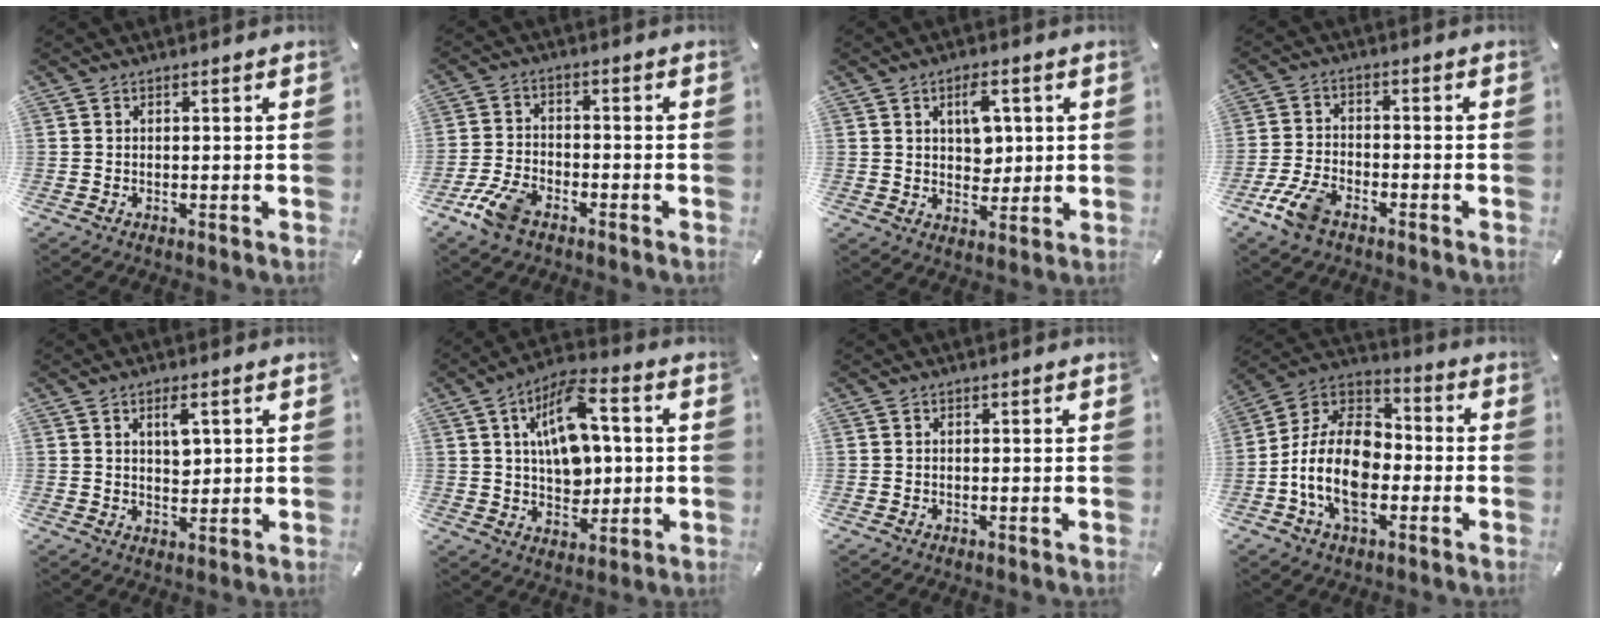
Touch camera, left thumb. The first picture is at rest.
{"total": 7.8, "force": [-4.9, 4.1, 4.4], "torque": [-0.102, 0.016, -0.094]}
{"total": 6.5, "force": [2.0, 4.7, 4.0], "torque": [-0.042, -0.008, 0.027]}
{"total": 7.6, "force": [-4.7, 3.9, 4.5], "torque": [-0.112, 0.010, -0.092]}
{"total": 4.6, "force": [1.8, 2.6, 3.4], "torque": [-0.041, -0.006, 0.024]}
{"total": 13.8, "force": [2.6, 8.9, 10.2], "torque": [-0.184, 0.004, 0.046]}
{"total": 0.0}
{"total": 16.5, "force": [-5.3, 10.8, 11.4], "torque": [-0.259, 0.016, -0.104]}